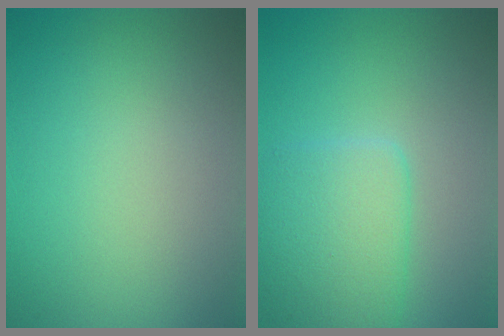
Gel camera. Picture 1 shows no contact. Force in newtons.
{"total": 4.4, "press": 4.4, "slide": 0.2}